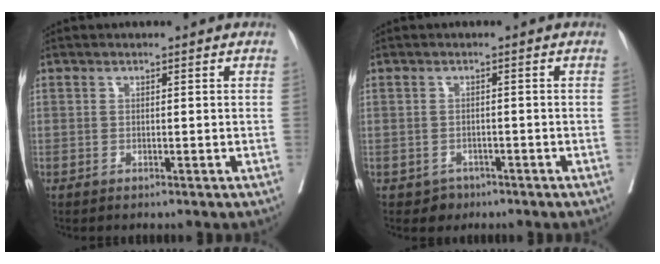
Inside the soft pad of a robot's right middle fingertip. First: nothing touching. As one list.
[{"total": 1.8, "force": [-1.1, 1.5, 0.1], "torque": [-0.001, 0.007, -0.014]}]